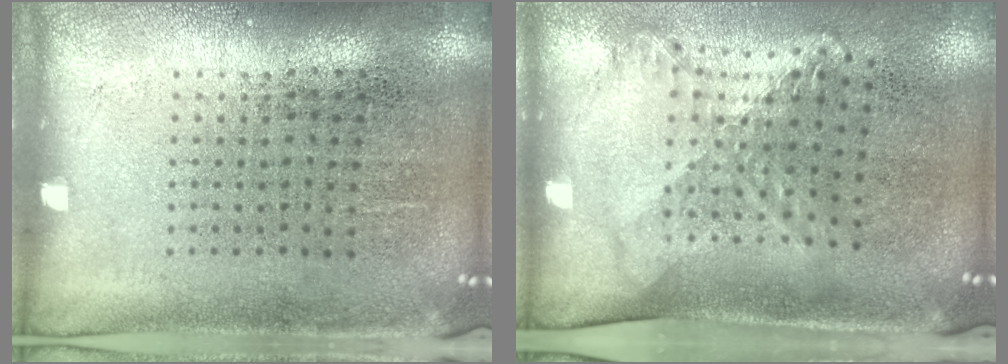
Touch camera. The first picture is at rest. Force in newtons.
{"total": 1.8, "press": 1.3, "slide": 1.2}